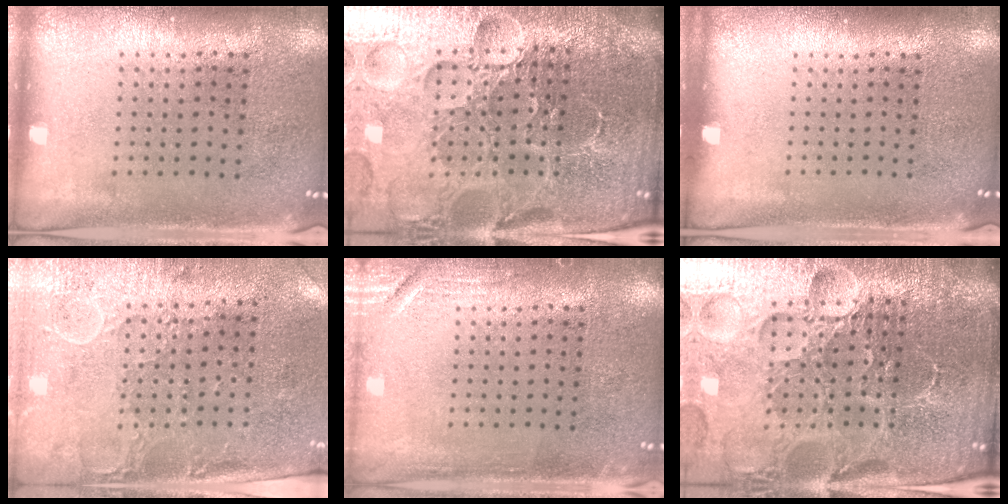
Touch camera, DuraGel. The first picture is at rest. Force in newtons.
{"total": 6.8, "press": 6.0, "slide": 3.2}
{"total": 0.0}
{"total": 2.9, "press": 2.4, "slide": 1.7}
{"total": 2.1, "press": 2.0, "slide": 0.4}
{"total": 6.5, "press": 5.9, "slide": 2.9}